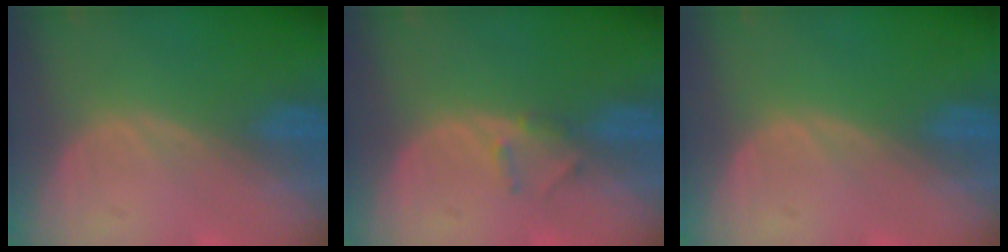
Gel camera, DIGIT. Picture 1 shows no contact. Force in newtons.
{"total": 1.8, "press": 1.5, "slide": 0.9}
{"total": 0.0}